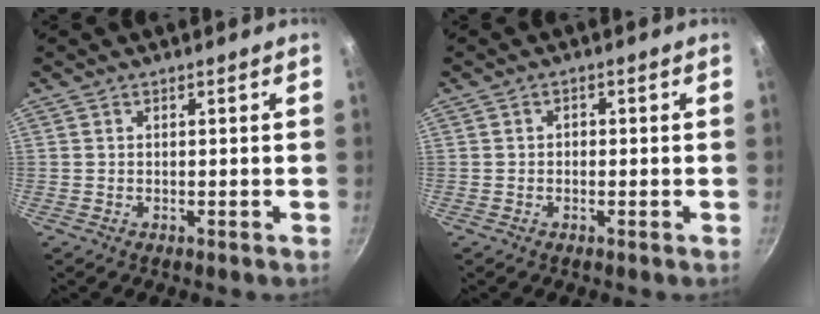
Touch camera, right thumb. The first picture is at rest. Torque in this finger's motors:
{"motor_torque": [-0.37, 0.27, -0.04, 0.12, -0.03]}